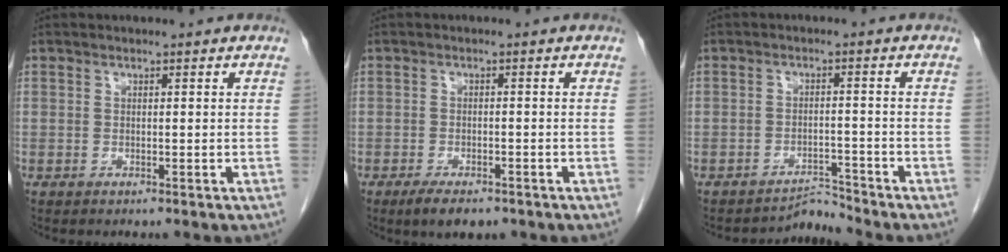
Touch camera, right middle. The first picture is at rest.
{"total": 4.3, "force": [-3.0, 1.5, 2.6], "torque": [-0.044, -0.005, -0.043]}
{"total": 3.0, "force": [-2.8, -0.5, -1.1], "torque": [0.028, 0.000, -0.041]}